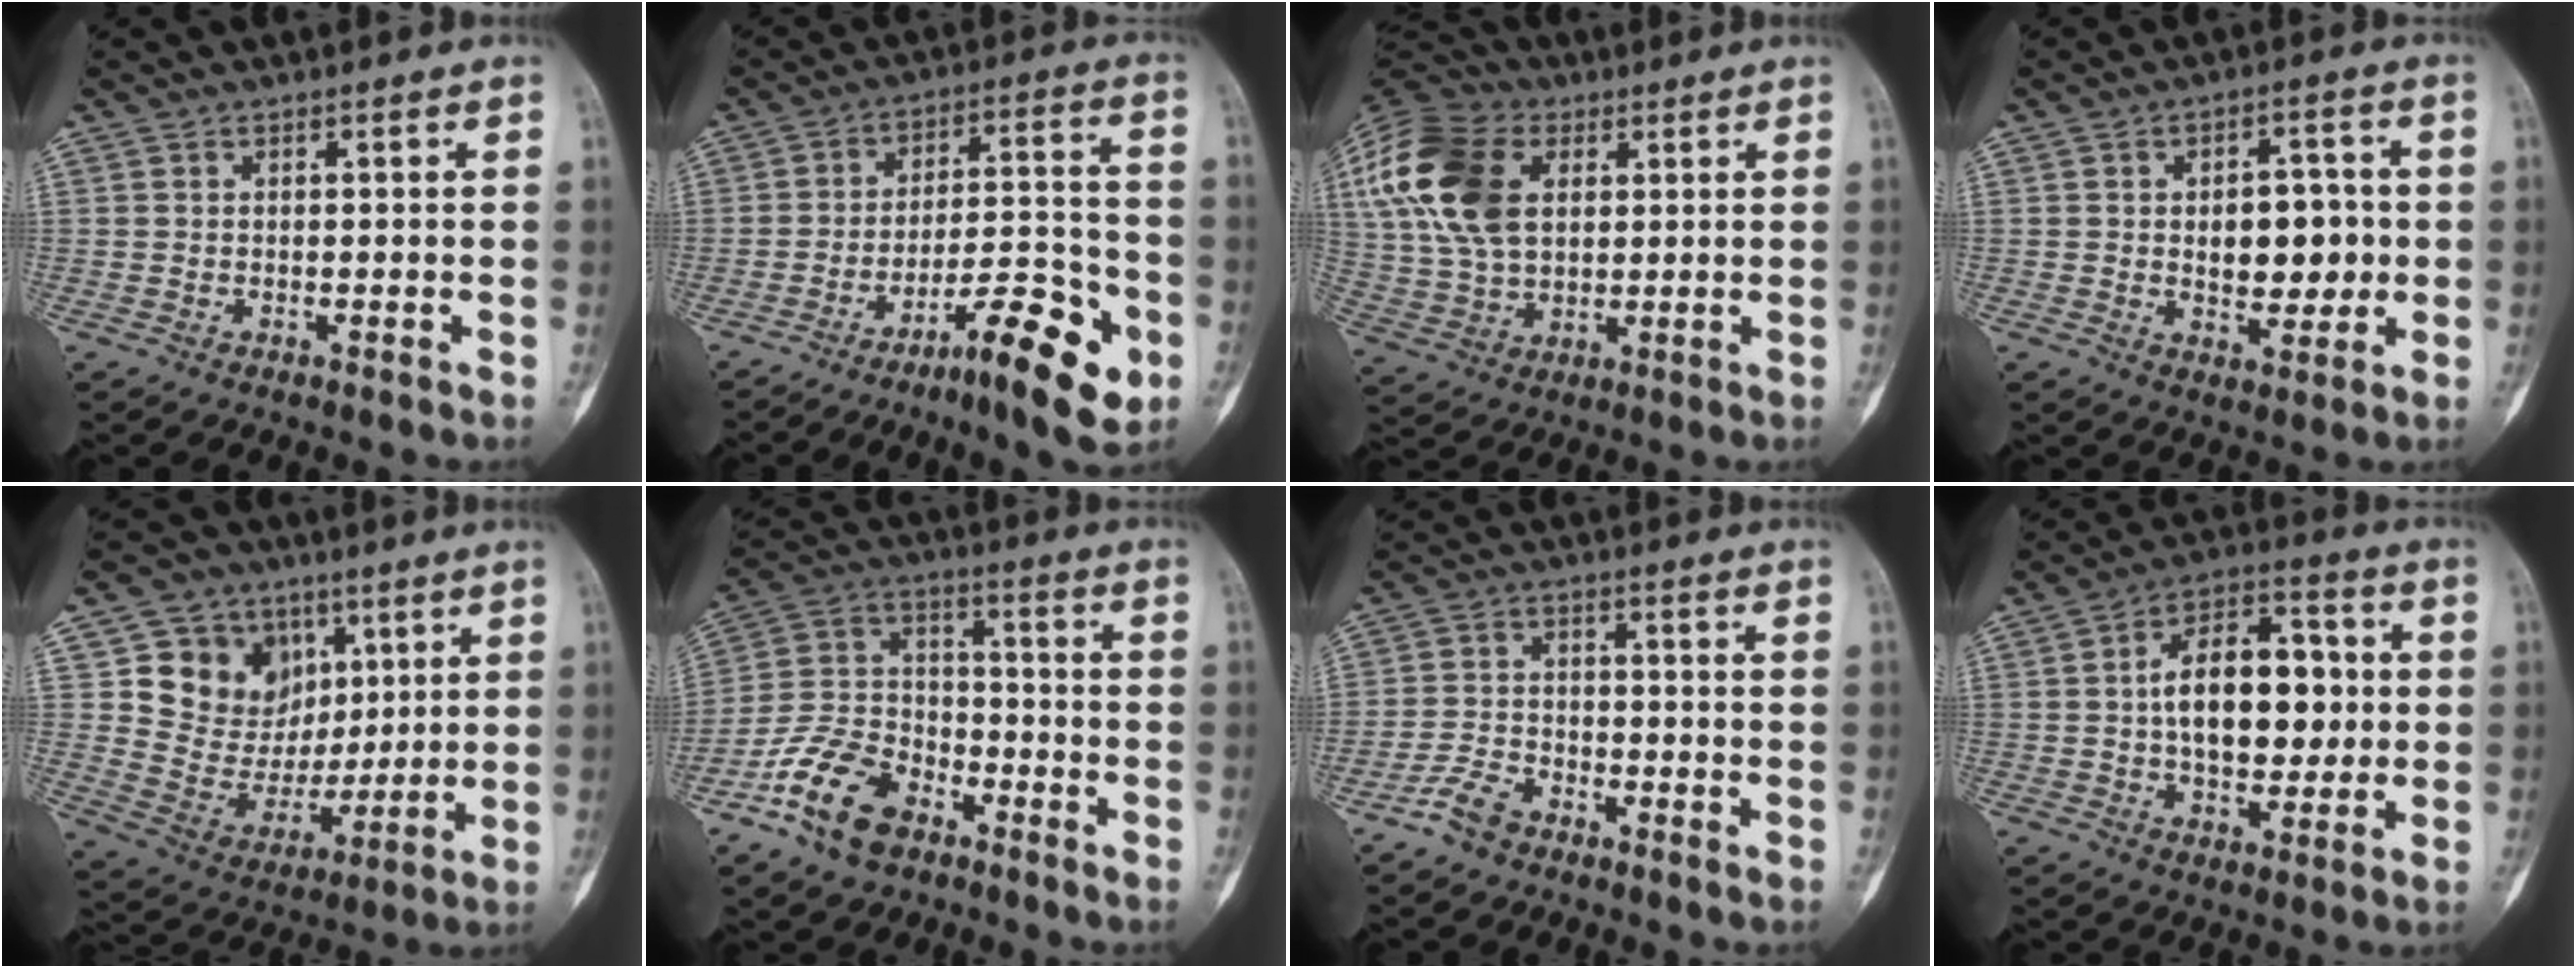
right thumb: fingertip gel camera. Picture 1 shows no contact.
{"total": 14.3, "force": [-7.3, 3.9, 11.7], "torque": [-0.162, 0.056, -0.110]}
{"total": 21.8, "force": [6.5, 14.5, 14.9], "torque": [-0.319, 0.016, 0.118]}
{"total": 9.5, "force": [0.0, 5.7, 7.6], "torque": [-0.070, 0.004, 0.005]}
{"total": 15.5, "force": [6.2, 12.9, 5.9], "torque": [-0.056, -0.020, 0.122]}
{"total": 13.1, "force": [-8.1, 7.5, 7.1], "torque": [-0.129, 0.055, -0.161]}
{"total": 5.0, "force": [-3.9, 2.4, 2.0], "torque": [-0.040, 0.020, -0.079]}
{"total": 15.5, "force": [0.7, 9.0, 12.6], "torque": [-0.161, 0.024, 0.007]}